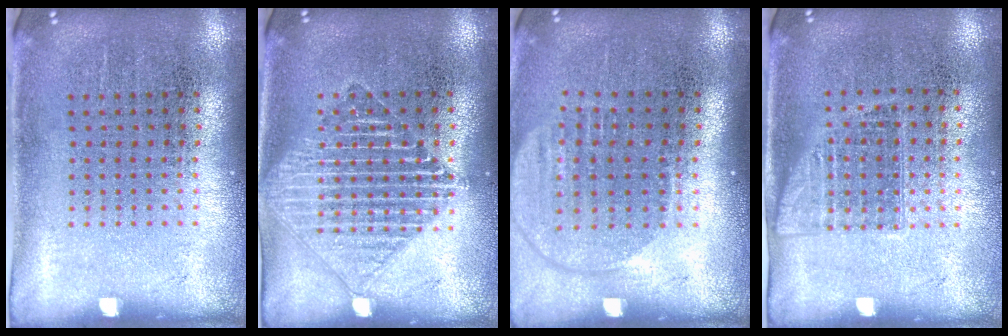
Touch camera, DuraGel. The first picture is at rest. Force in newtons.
{"total": 1.7, "press": 1.7, "slide": 0.2}
{"total": 1.6, "press": 1.4, "slide": 0.8}
{"total": 1.0, "press": 0.9, "slide": 0.5}